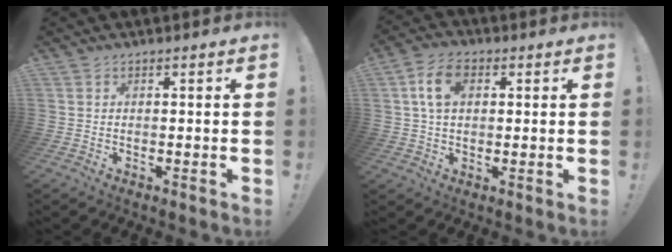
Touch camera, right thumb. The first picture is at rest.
{"total": 8.8, "force": [2.4, 5.7, 6.3], "torque": [-0.120, 0.006, 0.044]}